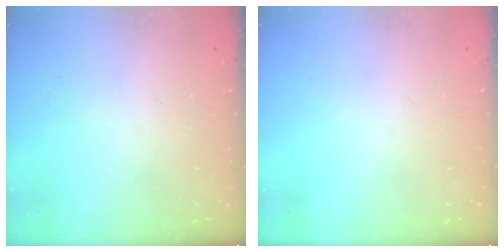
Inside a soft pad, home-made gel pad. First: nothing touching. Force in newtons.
{"total": 0.0}